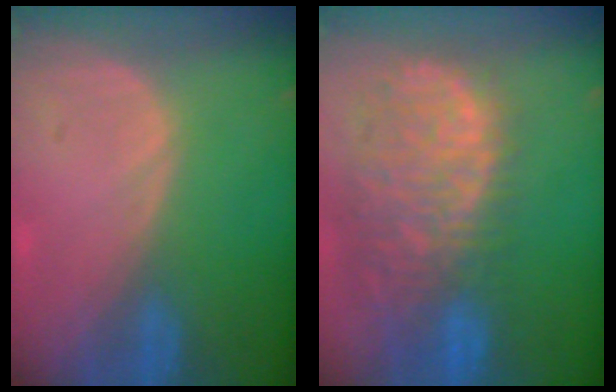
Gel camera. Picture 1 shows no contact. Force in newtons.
{"total": 13.6, "press": 11.2, "slide": 7.7}